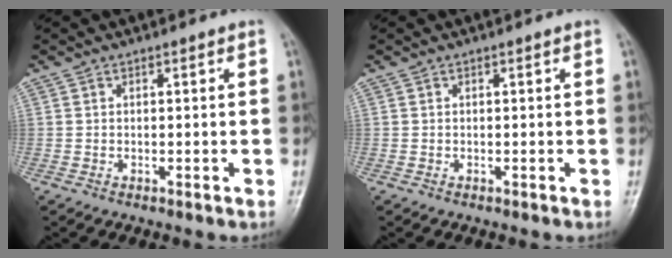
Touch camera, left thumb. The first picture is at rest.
{"total": 0.0}